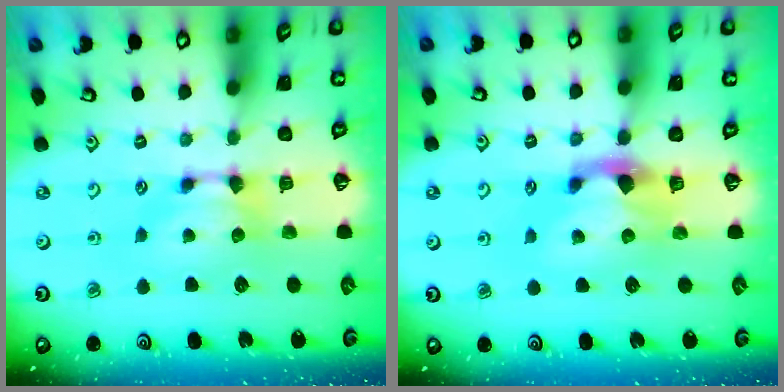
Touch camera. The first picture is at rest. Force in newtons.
{"total": 2.2, "press": 1.9, "slide": 1.2}